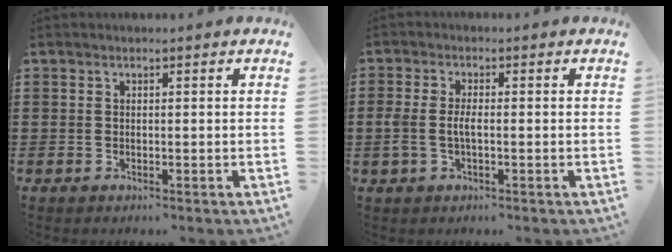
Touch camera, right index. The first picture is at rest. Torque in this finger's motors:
{"motor_torque": [0.72, -0.53, 0.12, 0.05]}